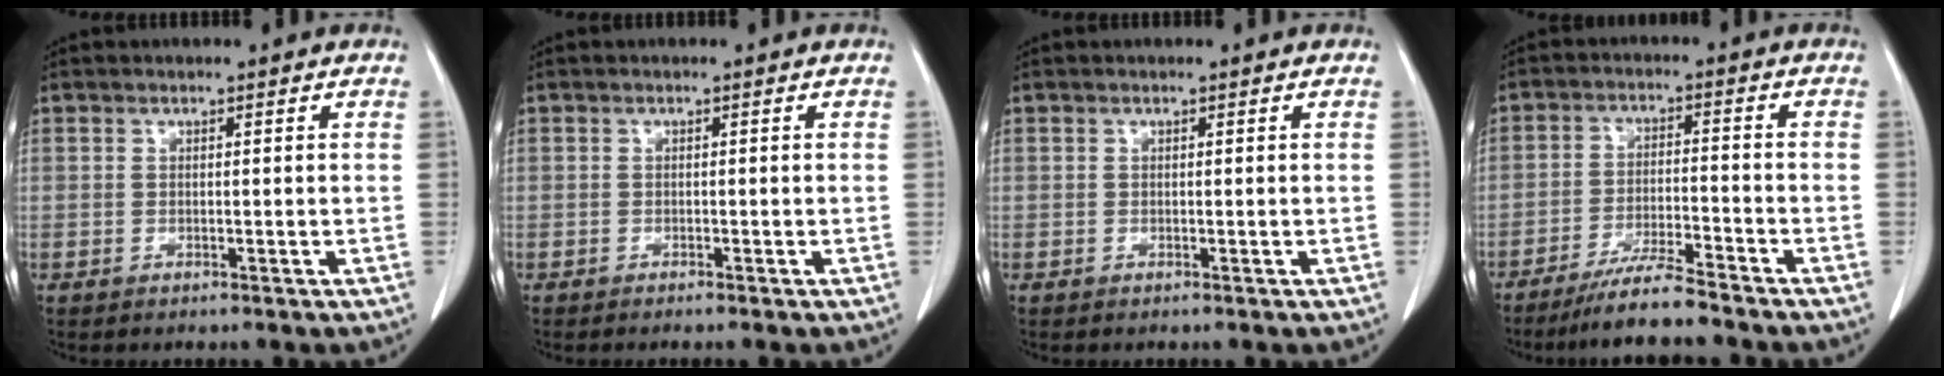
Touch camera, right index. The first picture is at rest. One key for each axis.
{"total": 0.9, "fx": -0.8, "fy": -0.2, "fz": 0.5, "tx": -0.008, "ty": 0.002, "tz": -0.011}
{"total": 0.0}
{"total": 7.0, "fx": -6.2, "fy": -0.2, "fz": 3.2, "tx": -0.055, "ty": -0.022, "tz": -0.111}